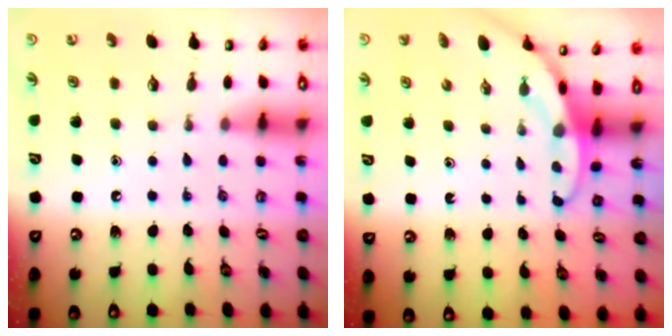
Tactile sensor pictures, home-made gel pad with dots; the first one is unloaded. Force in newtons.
{"total": 2.8, "press": 2.8, "slide": 0.1}